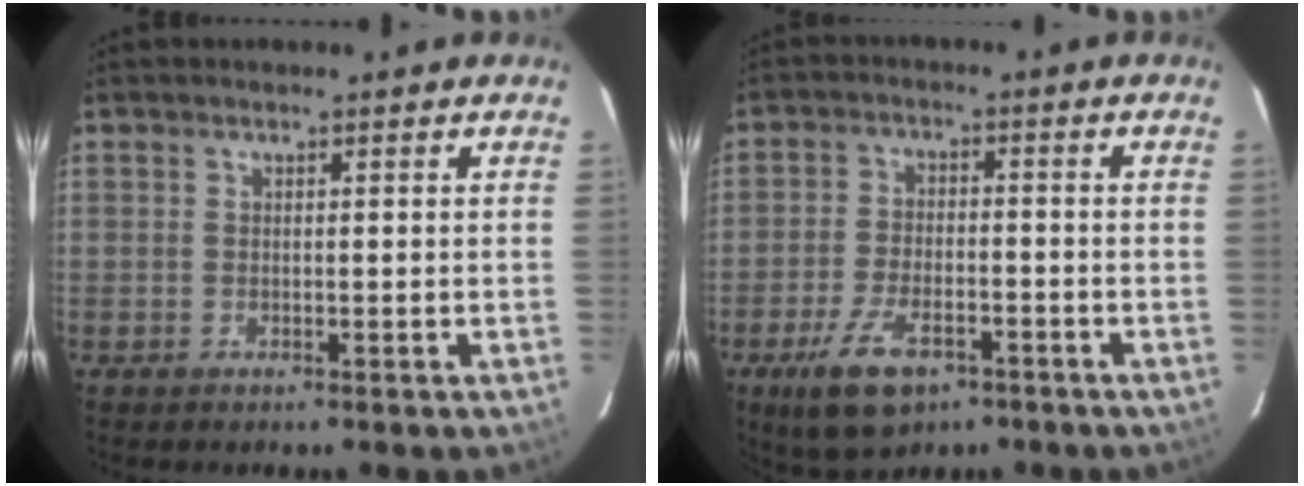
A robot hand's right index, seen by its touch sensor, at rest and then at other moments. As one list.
[{"total": 10.4, "force": [-6.1, 4.8, 6.9], "torque": [-0.156, -0.013, -0.104]}]